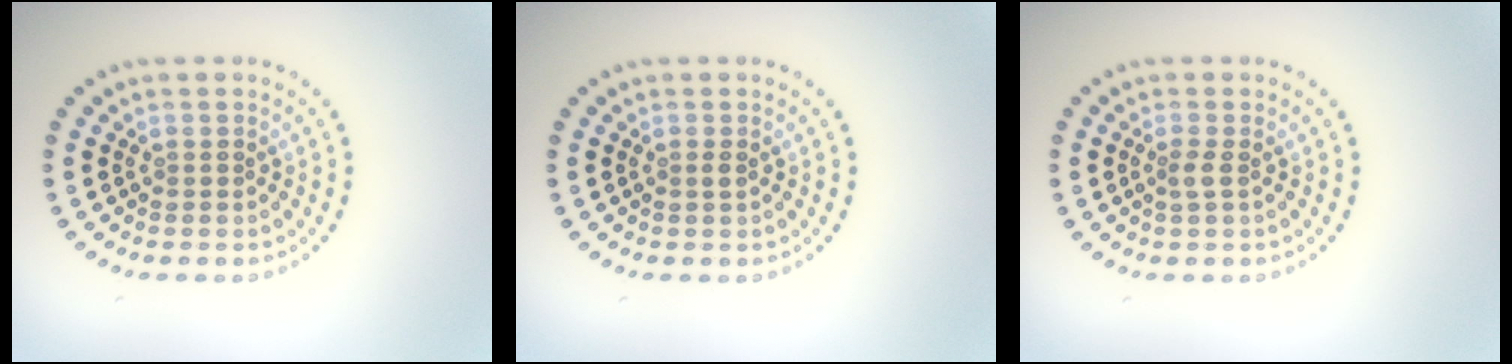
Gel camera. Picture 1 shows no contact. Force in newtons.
{"total": 0.5, "press": 0.3, "slide": 0.4}
{"total": 1.1, "press": 0.8, "slide": 0.7}